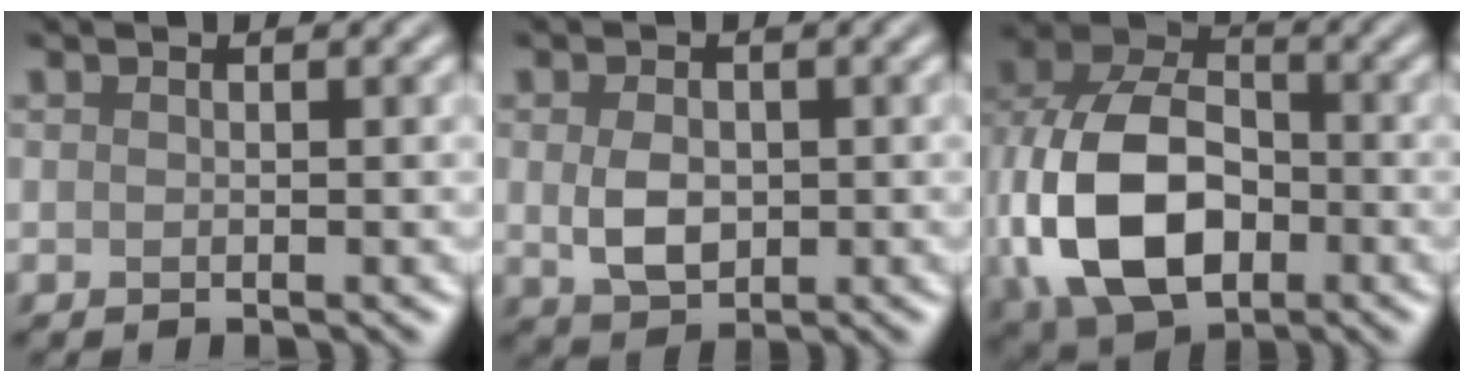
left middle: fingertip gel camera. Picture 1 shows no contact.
{"total": 3.4, "force": [-0.1, 2.4, 2.5], "torque": [-0.057, -0.002, -0.001]}
{"total": 13.4, "force": [-2.8, 9.0, 9.5], "torque": [-0.234, -0.022, -0.056]}